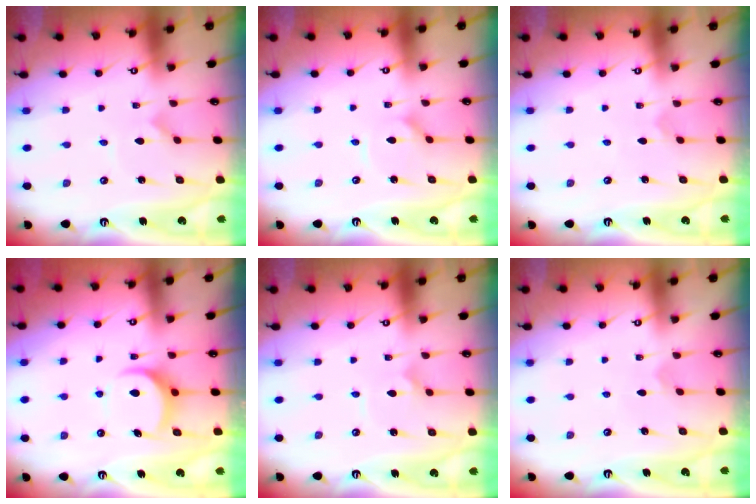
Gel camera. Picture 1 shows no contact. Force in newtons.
{"total": 2.1, "press": 2.1, "slide": 0.3}
{"total": 2.3, "press": 2.3, "slide": 0.2}
{"total": 8.4, "press": 8.4, "slide": 0.6}
{"total": 2.3, "press": 2.3, "slide": 0.2}
{"total": 1.9, "press": 1.9, "slide": 0.1}